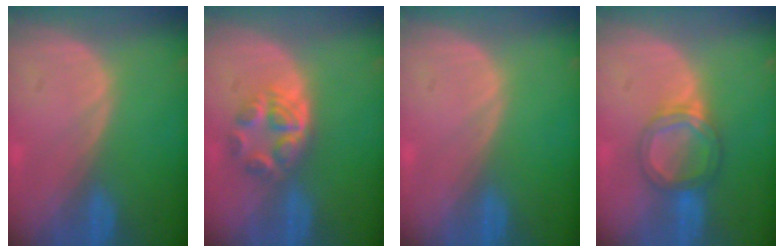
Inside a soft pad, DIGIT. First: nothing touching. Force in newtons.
{"total": 6.1, "press": 5.1, "slide": 3.3}
{"total": 0.0}
{"total": 5.3, "press": 5.0, "slide": 1.7}